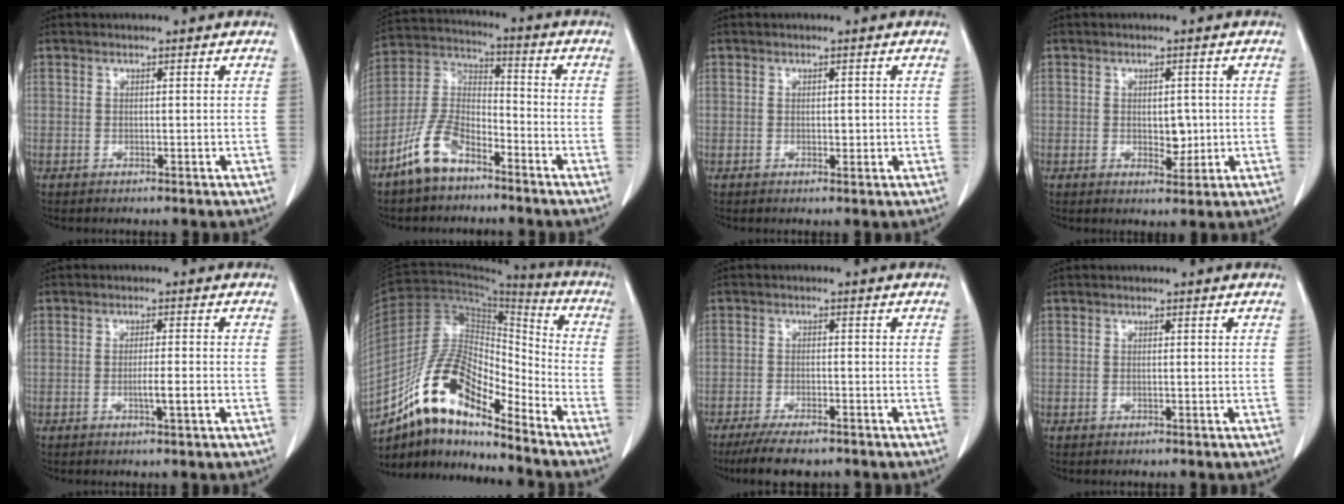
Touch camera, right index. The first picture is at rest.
{"total": 10.1, "force": [-6.9, 4.6, 5.8], "torque": [-0.135, 0.008, -0.139]}
{"total": 1.2, "force": [-0.1, 0.7, 1.0], "torque": [-0.015, 0.000, 0.001]}
{"total": 3.4, "force": [-0.2, 2.0, 2.7], "torque": [-0.037, -0.002, 0.004]}
{"total": 3.1, "force": [-1.0, -0.1, 2.9], "torque": [-0.050, -0.003, -0.017]}
{"total": 13.7, "force": [-10.7, 4.4, 7.4], "torque": [-0.135, 0.043, -0.193]}
{"total": 8.2, "force": [-6.6, 1.8, 4.5], "torque": [-0.070, -0.014, -0.104]}
{"total": 0.0}